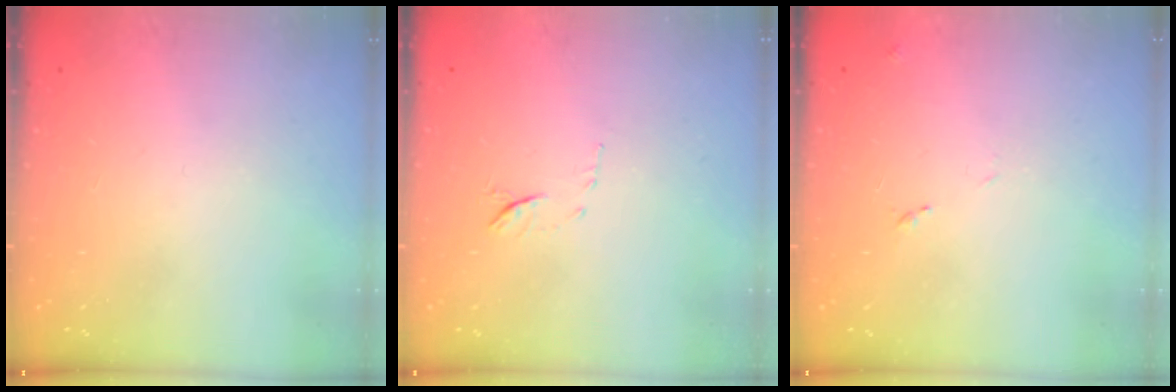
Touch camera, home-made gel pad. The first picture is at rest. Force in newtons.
{"total": 6.1, "press": 5.9, "slide": 1.5}
{"total": 8.1, "press": 8.1, "slide": 0.6}